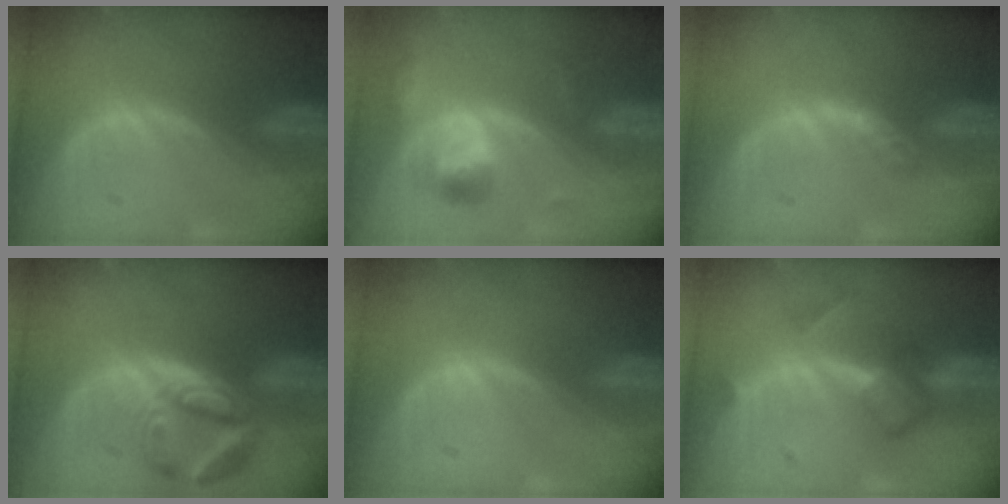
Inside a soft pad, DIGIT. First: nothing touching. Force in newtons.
{"total": 5.2, "press": 4.8, "slide": 2.1}
{"total": 2.8, "press": 2.5, "slide": 1.2}
{"total": 7.7, "press": 6.8, "slide": 3.6}
{"total": 0.0}
{"total": 5.9, "press": 5.1, "slide": 3.0}